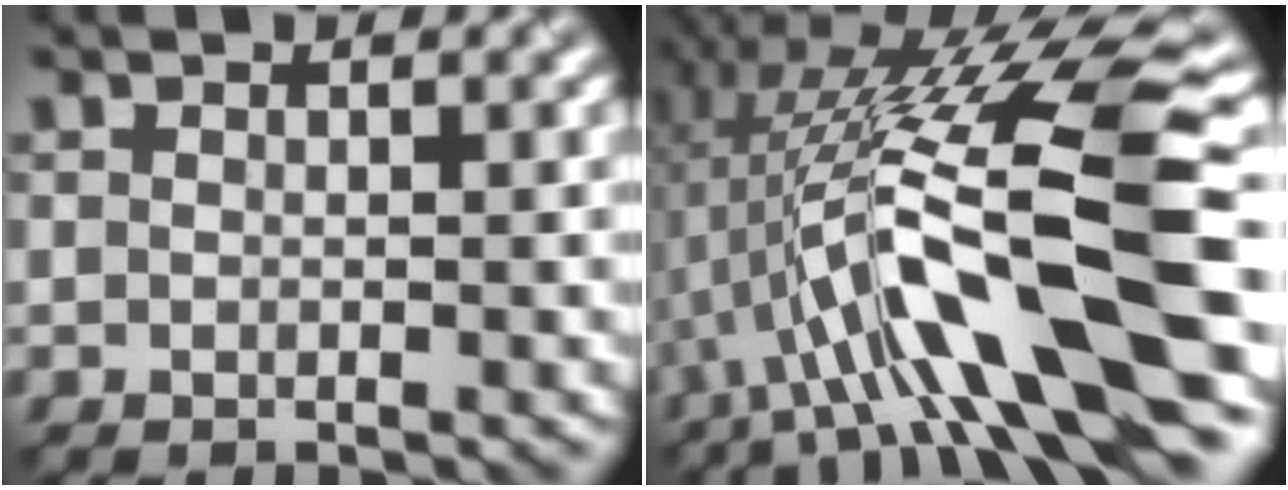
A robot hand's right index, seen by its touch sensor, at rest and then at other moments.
{"total": 14.1, "force": [-2.8, 3.2, 13.5], "torque": [-0.231, 0.013, -0.050]}